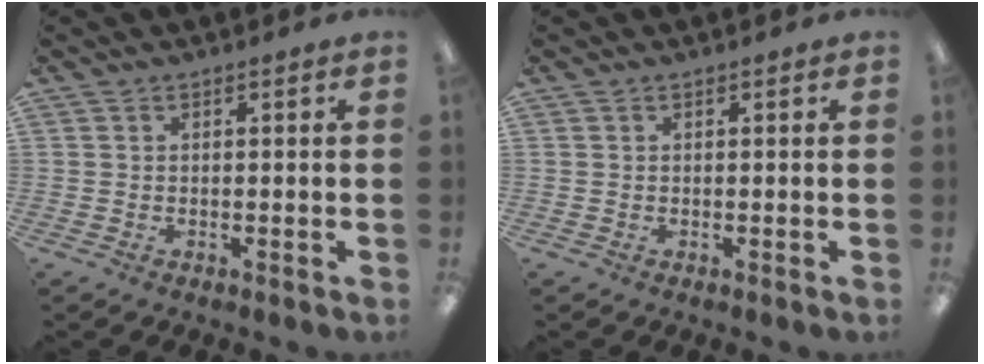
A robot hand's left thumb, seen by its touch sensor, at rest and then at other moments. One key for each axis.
{"total": 0.0}